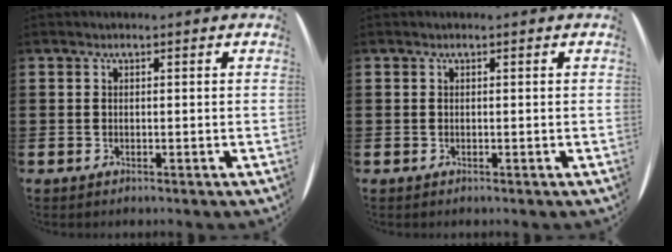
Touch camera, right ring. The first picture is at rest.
{"total": 0.0}